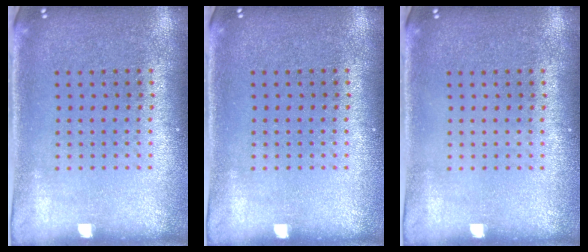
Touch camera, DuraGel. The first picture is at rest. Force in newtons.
{"total": 0.0}
{"total": 0.0}